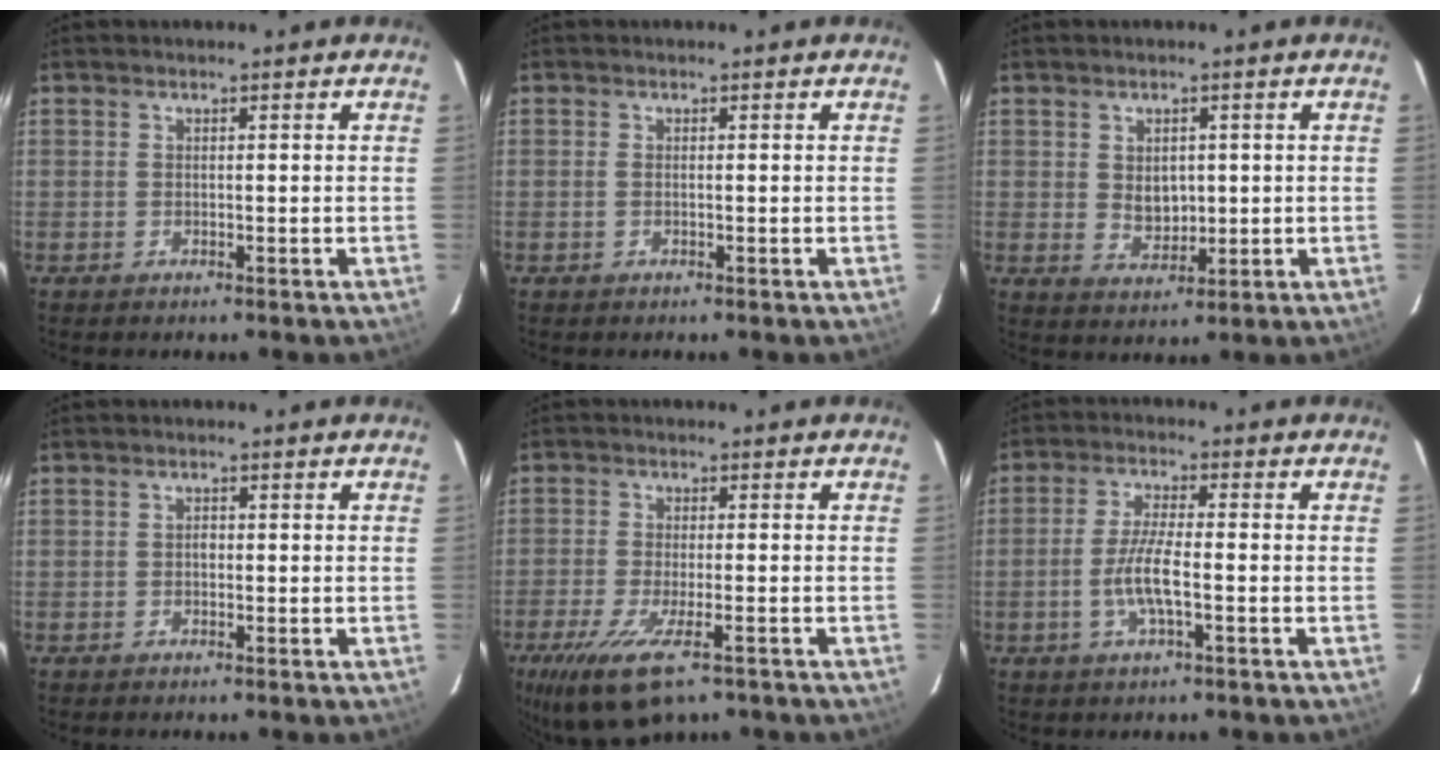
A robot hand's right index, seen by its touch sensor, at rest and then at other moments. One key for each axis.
{"total": 0.5, "fx": -0.1, "fy": 0.1, "fz": 0.5, "tx": -0.013, "ty": 0.001, "tz": -0.003}
{"total": 4.8, "fx": 0.6, "fy": 3.6, "fz": 3.1, "tx": -0.050, "ty": -0.002, "tz": 0.018}
{"total": 0.8, "fx": -0.2, "fy": 0.7, "fz": 0.4, "tx": -0.006, "ty": 0.003, "tz": -0.004}
{"total": 12.9, "fx": -8.0, "fy": 4.0, "fz": 9.3, "tx": -0.205, "ty": -0.046, "tz": -0.139}
{"total": 6.6, "fx": -1.9, "fy": 1.1, "fz": 6.3, "tx": -0.127, "ty": -0.002, "tz": -0.037}